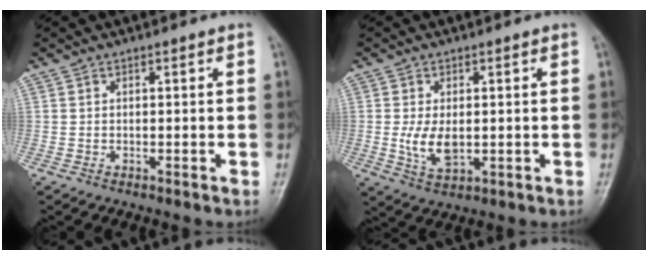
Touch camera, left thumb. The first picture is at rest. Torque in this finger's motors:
{"motor_torque": [0.01, 0.34, 0.89, 0.26, 0.11]}